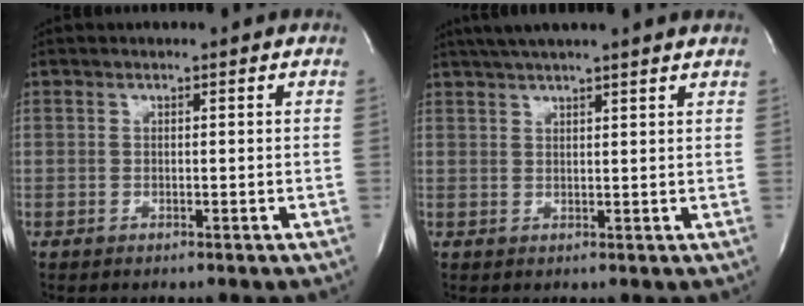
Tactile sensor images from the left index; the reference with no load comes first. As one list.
[{"total": 9.5, "force": [8.0, -0.3, 5.0], "torque": [-0.084, 0.035, 0.105]}]